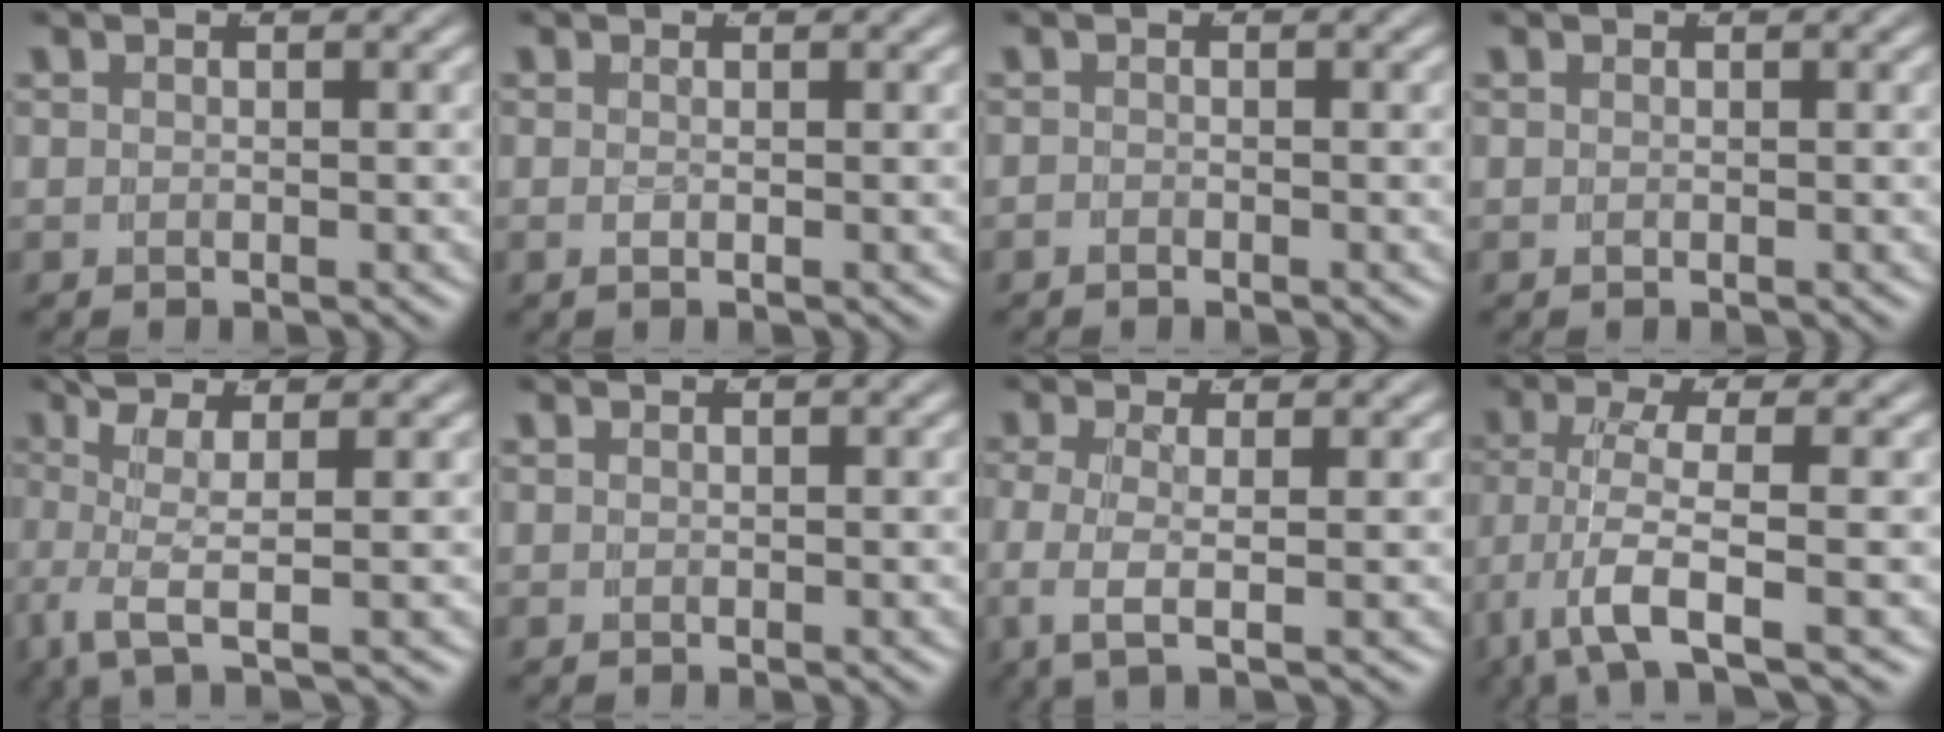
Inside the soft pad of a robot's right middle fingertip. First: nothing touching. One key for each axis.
{"total": 0.7, "fx": -0.1, "fy": -0.5, "fz": 0.5, "tx": -0.013, "ty": -0.007, "tz": 0.004}
{"total": 0.7, "fx": -0.7, "fy": -0.2, "fz": 0.0, "tx": 0.000, "ty": -0.008, "tz": -0.009}
{"total": 0.0}
{"total": 5.0, "fx": 0.6, "fy": 0.9, "fz": 4.9, "tx": -0.099, "ty": -0.006, "tz": 0.015}
{"total": 0.0}
{"total": 4.0, "fx": 0.0, "fy": 1.7, "fz": 3.7, "tx": -0.091, "ty": -0.012, "tz": 0.006}
{"total": 5.2, "fx": -2.4, "fy": 1.3, "fz": 4.5, "tx": -0.107, "ty": -0.031, "tz": -0.017}